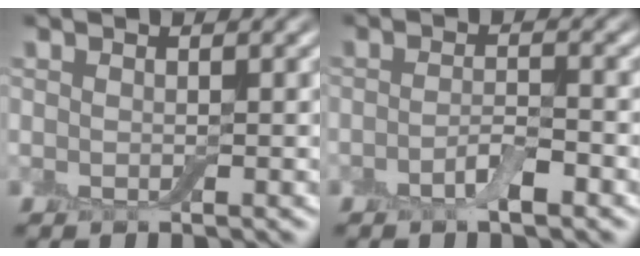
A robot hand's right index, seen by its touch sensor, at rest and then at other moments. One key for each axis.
{"total": 2.4, "fx": -1.3, "fy": 0.7, "fz": 1.9, "tx": -0.037, "ty": 0.002, "tz": -0.027}